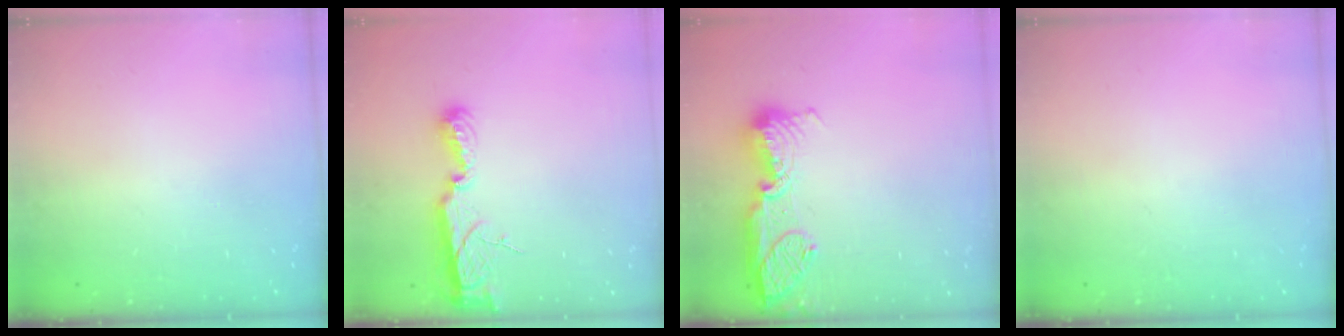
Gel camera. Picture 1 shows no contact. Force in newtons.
{"total": 8.4, "press": 8.4, "slide": 0.5}
{"total": 14.9, "press": 13.8, "slide": 5.6}
{"total": 0.0}